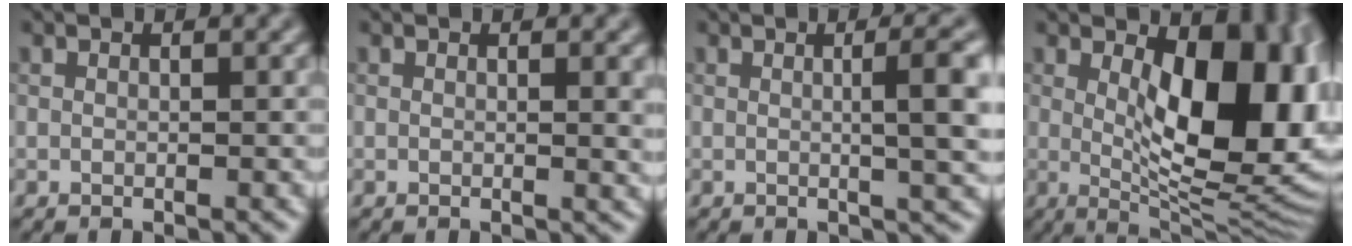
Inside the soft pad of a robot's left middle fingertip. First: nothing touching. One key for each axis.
{"total": 1.6, "fx": 0.4, "fy": 0.5, "fz": 1.5, "tx": -0.013, "ty": -0.001, "tz": 0.002}
{"total": 5.4, "fx": 0.5, "fy": 1.4, "fz": 5.2, "tx": -0.063, "ty": 0.012, "tz": 0.003}
{"total": 12.3, "fx": 1.7, "fy": 5.6, "fz": 10.9, "tx": -0.140, "ty": -0.011, "tz": 0.034}